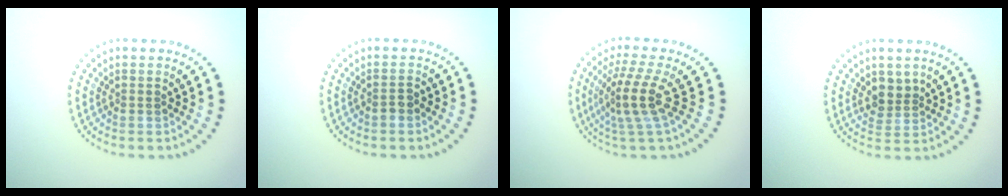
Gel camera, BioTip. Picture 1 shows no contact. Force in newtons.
{"total": 1.0, "press": 0.8, "slide": 0.5}
{"total": 4.0, "press": 2.9, "slide": 2.8}
{"total": 2.0, "press": 1.6, "slide": 1.1}